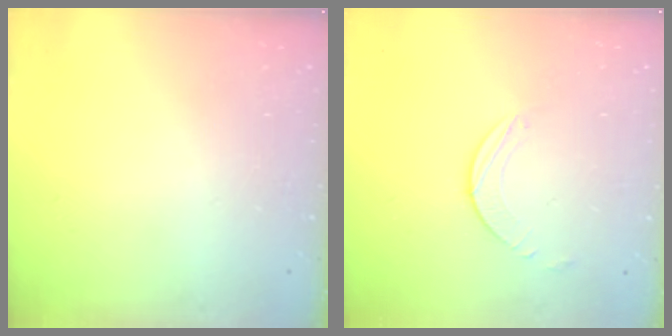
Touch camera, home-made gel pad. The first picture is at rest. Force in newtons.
{"total": 3.2, "press": 3.2, "slide": 0.3}